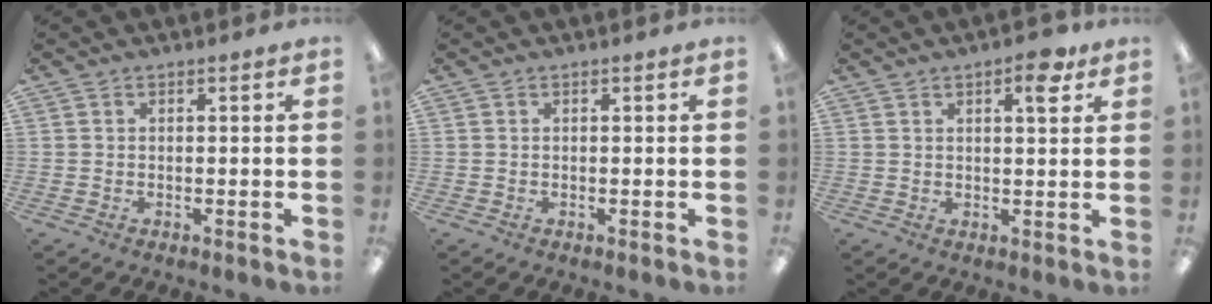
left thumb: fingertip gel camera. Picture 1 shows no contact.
{"total": 0.0}
{"total": 6.0, "force": [3.4, 2.1, 4.4], "torque": [-0.057, -0.010, 0.051]}